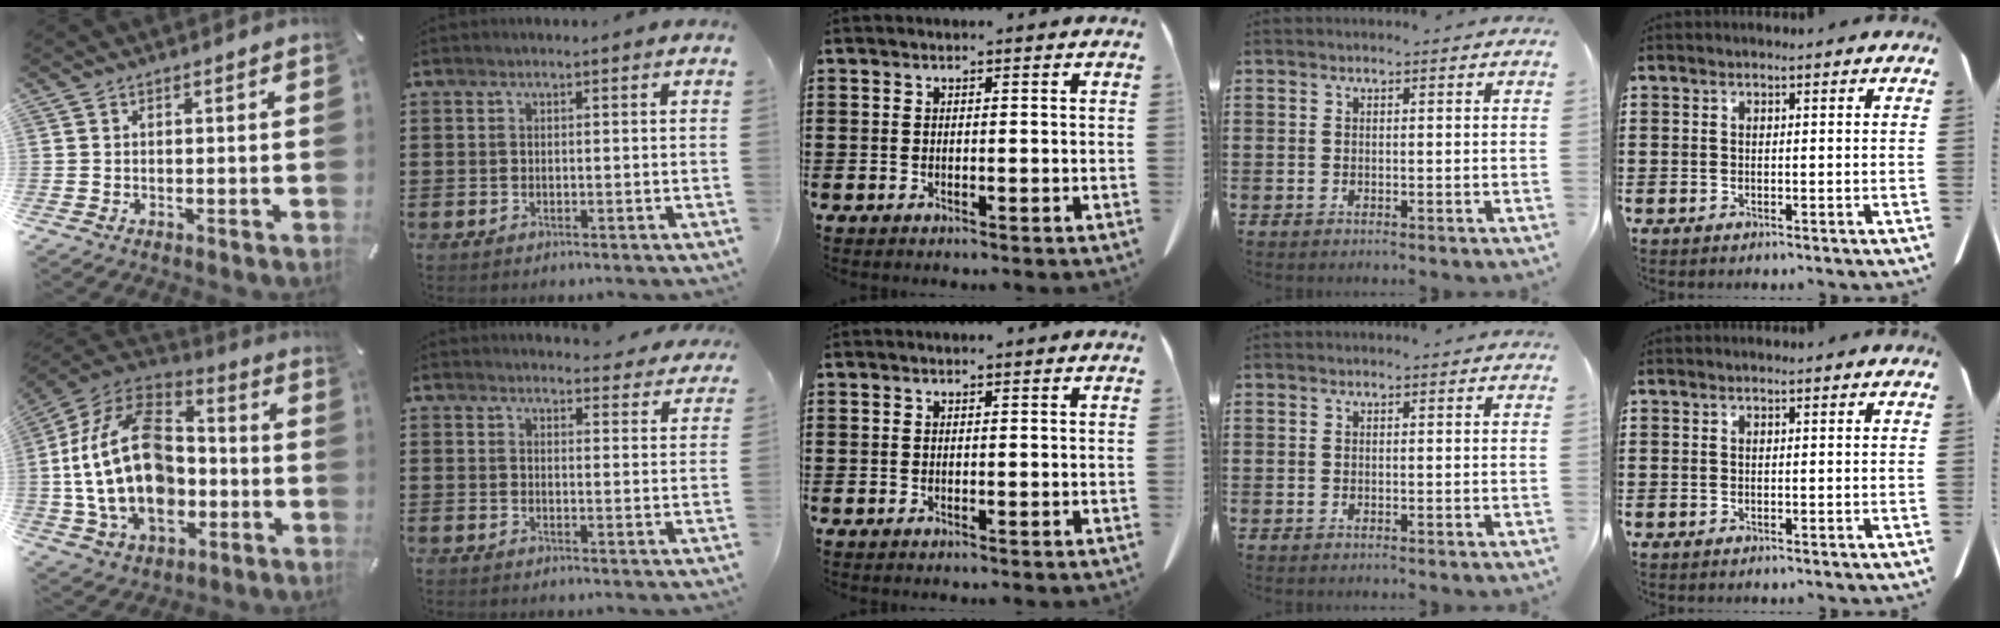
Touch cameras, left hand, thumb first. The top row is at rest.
{"thumb": {"total": 25.6, "force": [-3.1, 17.4, 18.5], "torque": [-0.372, 0.015, -0.048]}, "index": {"total": 3.5, "force": [3.5, 0.4, 0.5], "torque": [-0.014, -0.017, 0.062]}}